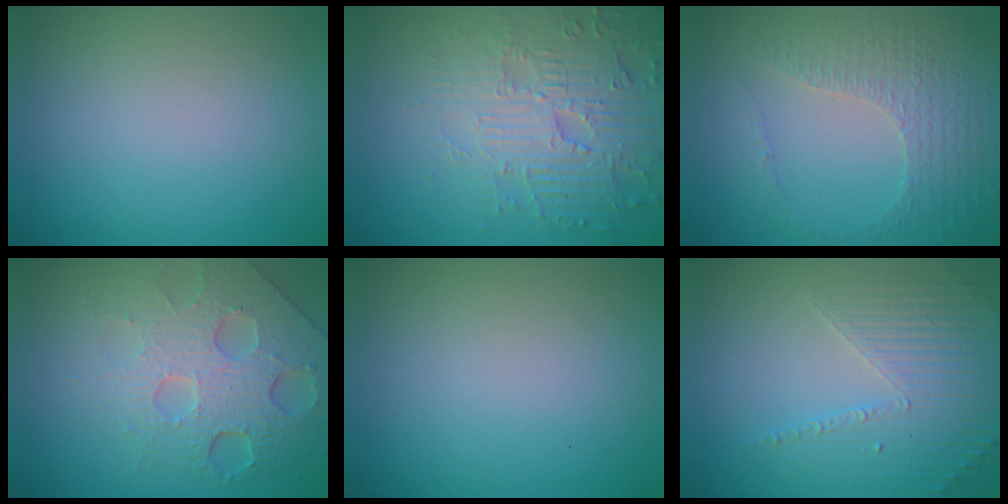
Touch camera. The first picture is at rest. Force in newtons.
{"total": 4.8, "press": 4.7, "slide": 1.4}
{"total": 4.4, "press": 3.1, "slide": 3.1}
{"total": 7.9, "press": 5.3, "slide": 5.9}
{"total": 0.0}
{"total": 5.2, "press": 3.2, "slide": 4.1}